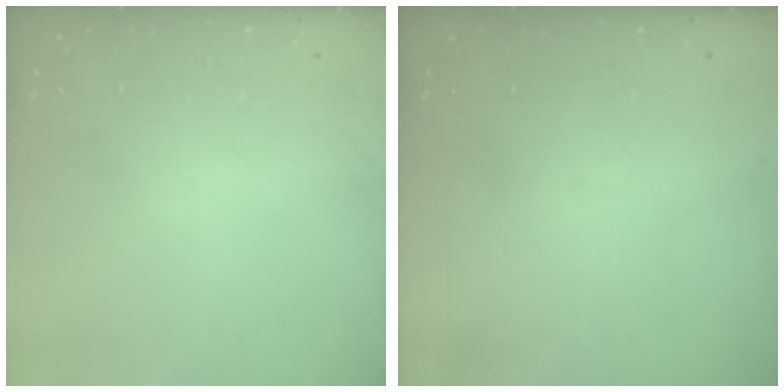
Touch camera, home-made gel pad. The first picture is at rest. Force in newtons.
{"total": 0.0}